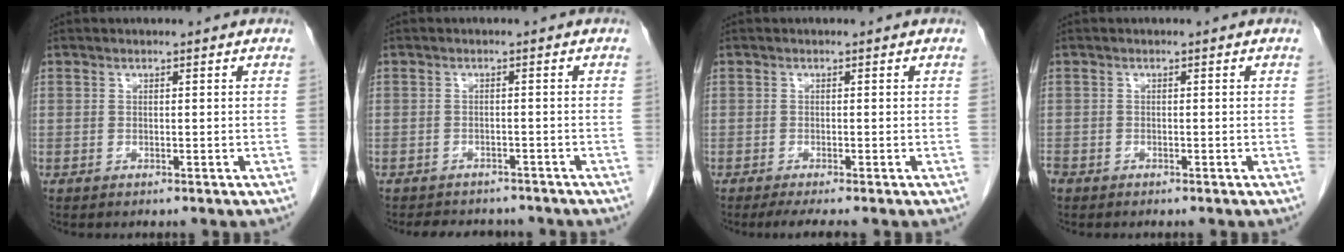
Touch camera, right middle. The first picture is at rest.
{"total": 6.8, "force": [-6.1, 2.6, 1.7], "torque": [-0.024, 0.002, -0.074]}
{"total": 2.9, "force": [-2.2, -0.1, 1.8], "torque": [-0.027, -0.007, -0.038]}
{"total": 2.0, "force": [-1.4, 1.3, 0.6], "torque": [-0.019, -0.003, -0.025]}